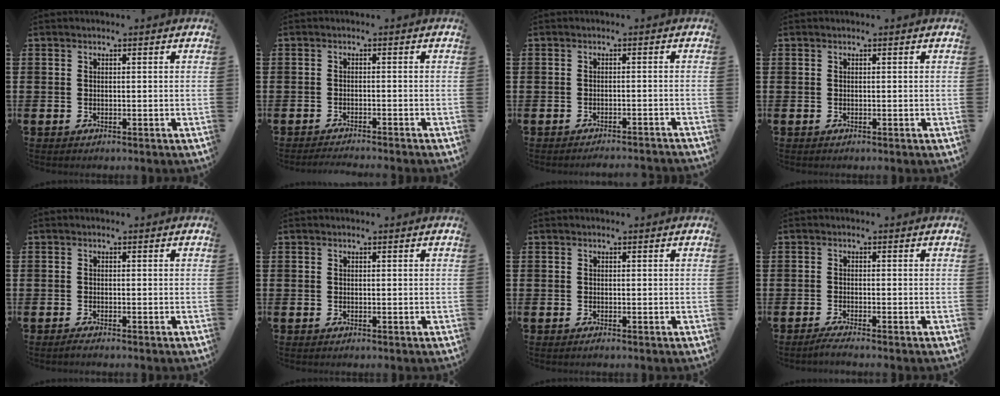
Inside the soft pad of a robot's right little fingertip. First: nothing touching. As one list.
[{"total": 1.3, "force": [-1.3, -0.2, 0.2], "torque": [-0.002, 0.001, -0.025]}, {"total": 1.3, "force": [-1.3, -0.2, 0.1], "torque": [-0.002, 0.003, -0.026]}, {"total": 0.0}, {"total": 0.6, "force": [-0.4, 0.0, 0.5], "torque": [-0.007, -0.003, -0.008]}, {"total": 0.0}, {"total": 0.0}, {"total": 1.2, "force": [-0.9, -0.1, 0.8], "torque": [-0.012, -0.001, -0.018]}]